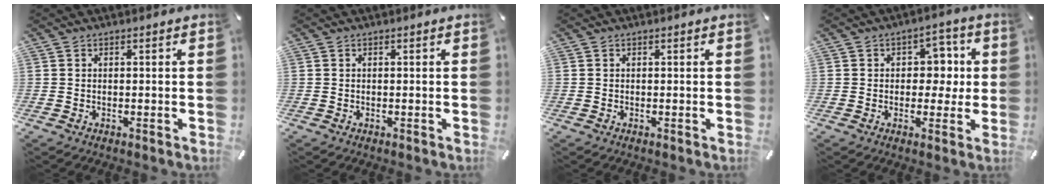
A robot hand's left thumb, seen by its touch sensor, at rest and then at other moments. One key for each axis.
{"total": 0.0}
{"total": 0.0}
{"total": 7.1, "fx": 0.4, "fy": 5.8, "fz": 4.0, "tx": -0.039, "ty": 0.002, "tz": -0.001}